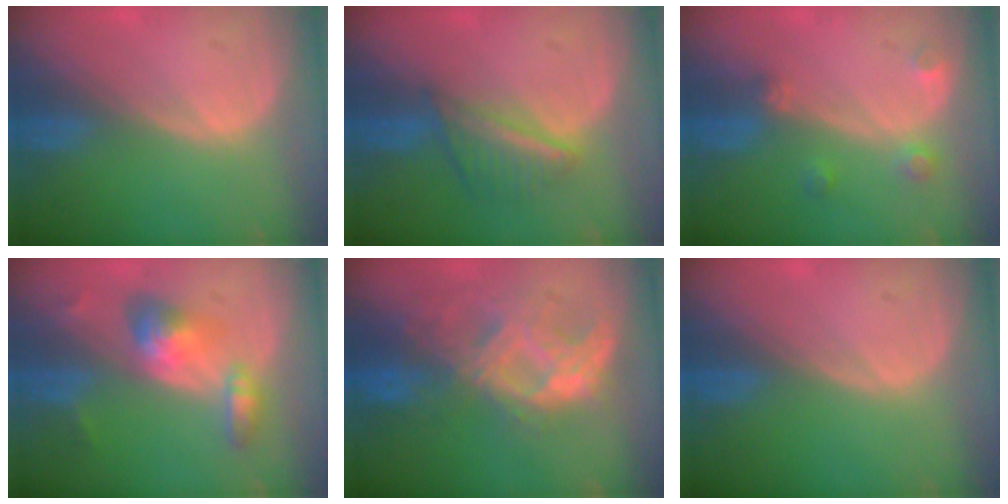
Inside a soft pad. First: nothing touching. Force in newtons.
{"total": 5.6, "press": 5.3, "slide": 1.7}
{"total": 2.8, "press": 2.7, "slide": 0.7}
{"total": 6.3, "press": 5.8, "slide": 2.4}
{"total": 9.3, "press": 8.8, "slide": 2.9}
{"total": 0.0}